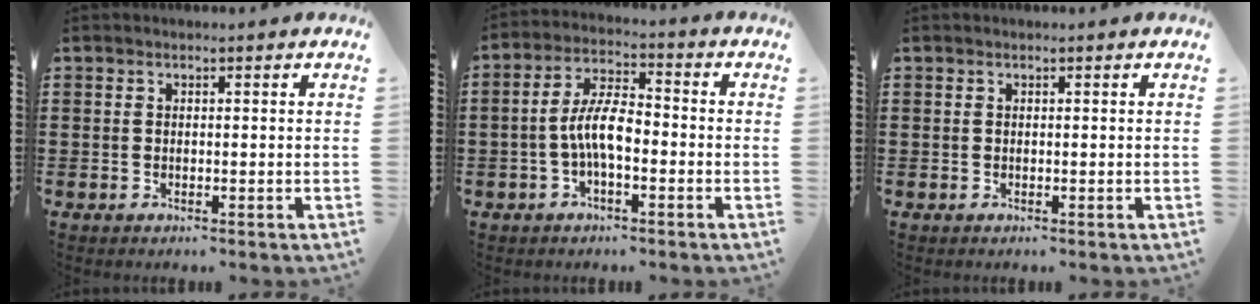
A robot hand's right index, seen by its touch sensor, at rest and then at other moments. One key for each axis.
{"total": 7.1, "fx": -1.6, "fy": 2.6, "fz": 6.4, "tx": -0.132, "ty": 0.006, "tz": -0.036}
{"total": 0.0}